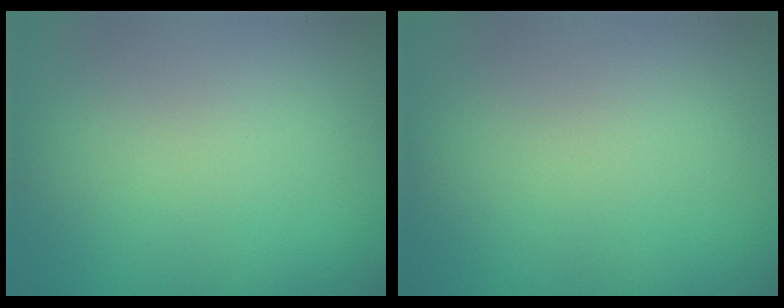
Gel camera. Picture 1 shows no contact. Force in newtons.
{"total": 0.0}